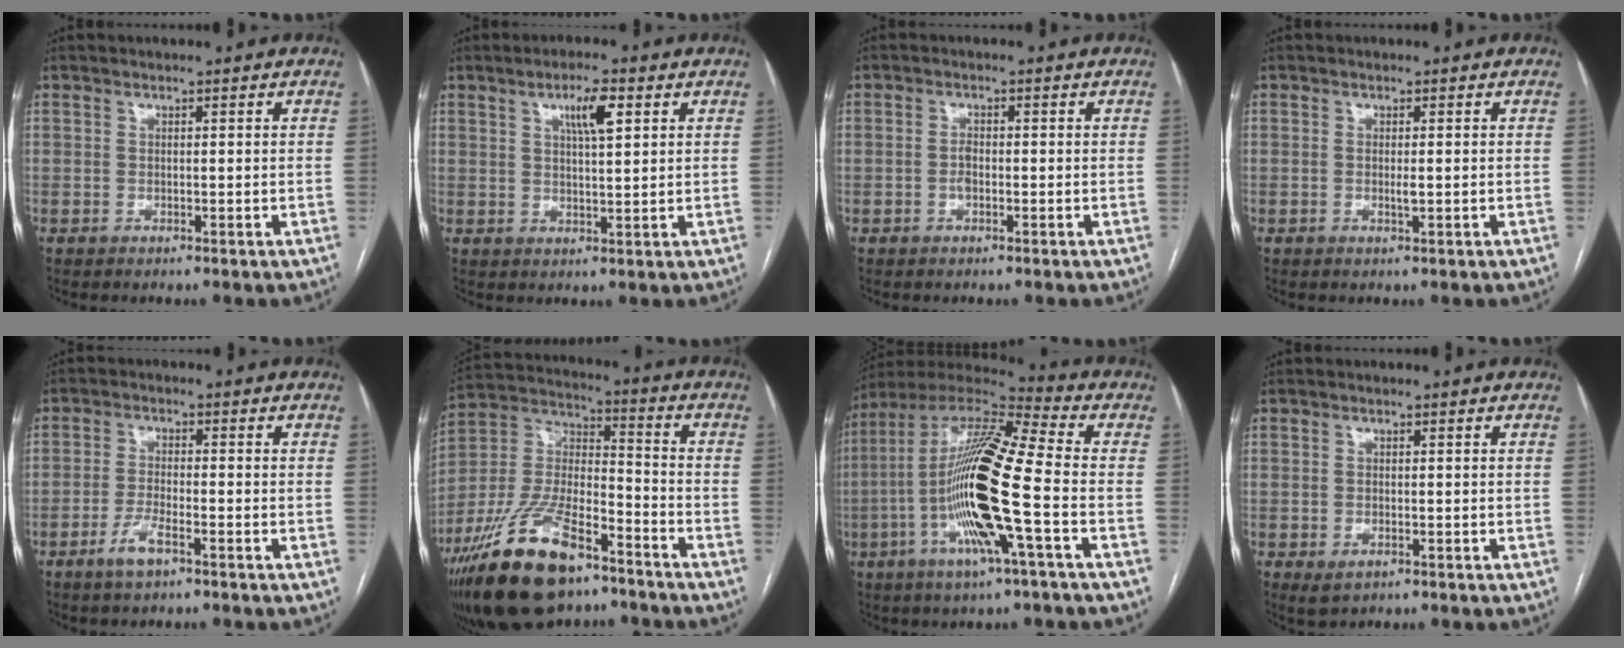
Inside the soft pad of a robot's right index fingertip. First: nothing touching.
{"total": 5.1, "force": [2.3, 0.8, 4.5], "torque": [-0.079, 0.003, 0.040]}
{"total": 1.6, "force": [-0.4, 0.8, 1.3], "torque": [-0.023, 0.003, -0.008]}
{"total": 1.1, "force": [-0.1, 0.2, 1.1], "torque": [-0.020, -0.003, -0.001]}
{"total": 4.1, "force": [-2.5, 0.8, 3.1], "torque": [-0.065, -0.002, -0.049]}
{"total": 20.8, "force": [-14.0, 7.6, 13.4], "torque": [-0.296, -0.005, -0.252]}
{"total": 19.7, "force": [-4.4, 1.2, 19.2], "torque": [-0.383, -0.008, -0.090]}
{"total": 2.2, "force": [-1.0, 1.2, 1.6], "torque": [-0.030, -0.003, -0.006]}